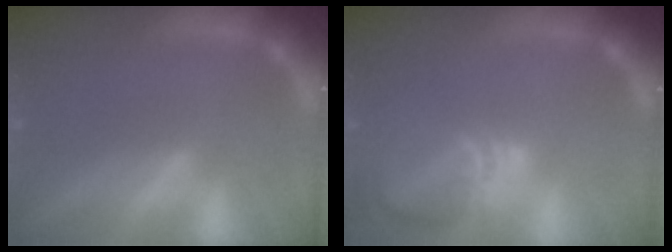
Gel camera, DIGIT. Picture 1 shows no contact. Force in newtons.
{"total": 7.5}